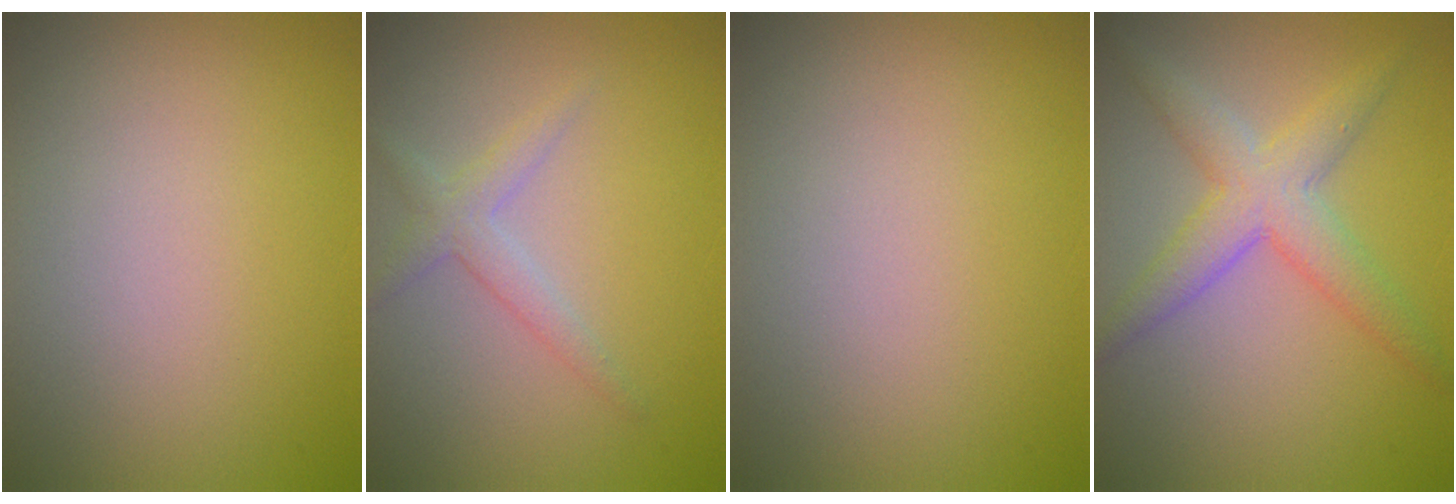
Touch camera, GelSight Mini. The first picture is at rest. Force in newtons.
{"total": 2.0, "press": 2.0, "slide": 0.1}
{"total": 0.0}
{"total": 4.5, "press": 4.5, "slide": 0.3}